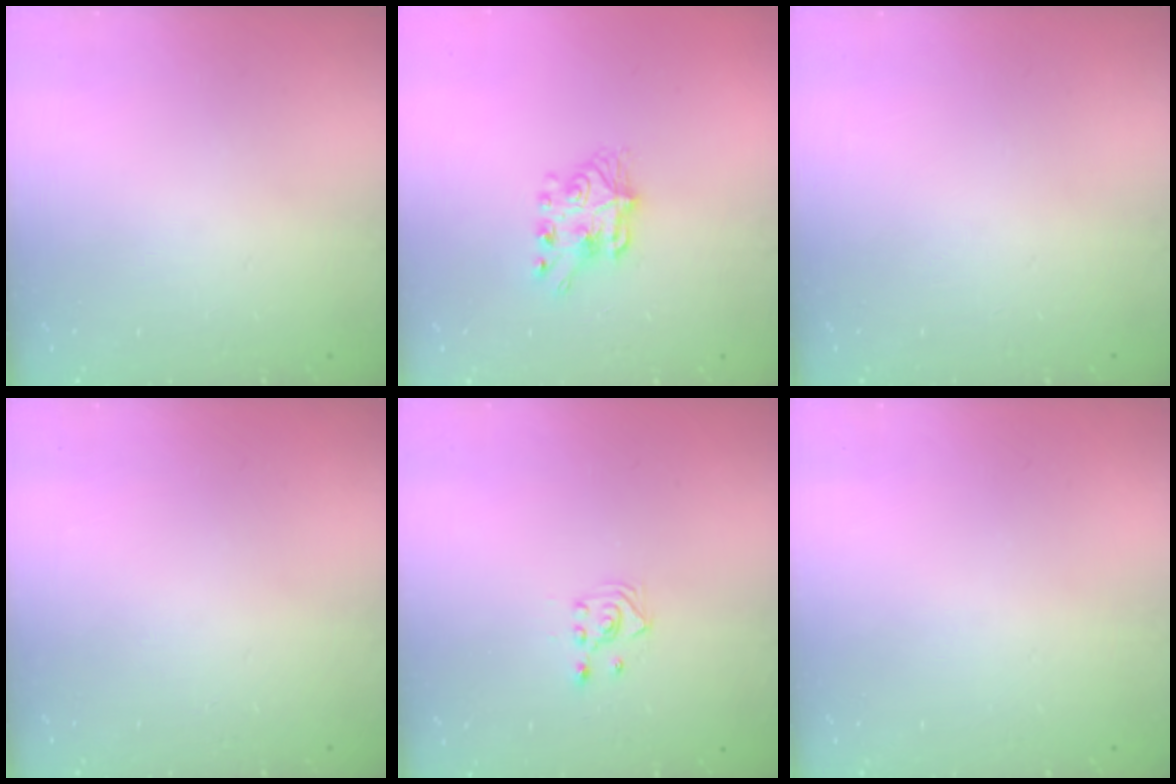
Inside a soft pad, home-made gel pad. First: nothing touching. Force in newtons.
{"total": 7.0, "press": 7.0, "slide": 0.2}
{"total": 0.0}
{"total": 0.0}
{"total": 2.9, "press": 2.9, "slide": 0.3}
{"total": 0.0}